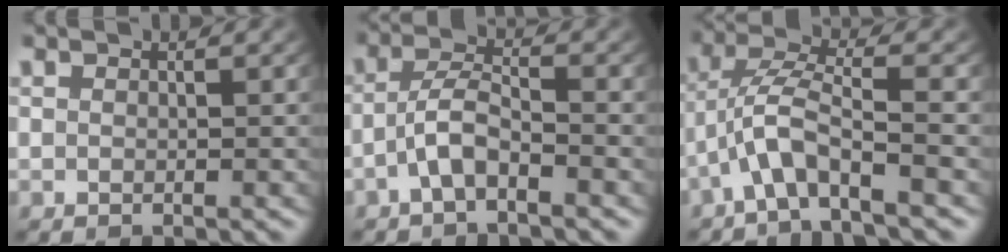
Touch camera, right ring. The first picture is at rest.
{"total": 3.4, "force": [-1.9, 1.4, 2.4], "torque": [-0.047, -0.004, -0.037]}
{"total": 3.7, "force": [-1.0, 1.4, 3.3], "torque": [-0.084, -0.011, -0.015]}